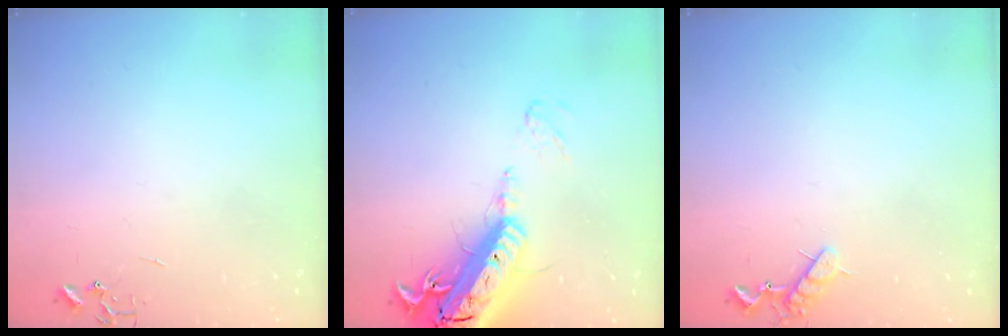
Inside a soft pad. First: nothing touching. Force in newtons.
{"total": 24.5, "press": 24.0, "slide": 5.1}
{"total": 7.4, "press": 7.3, "slide": 1.0}